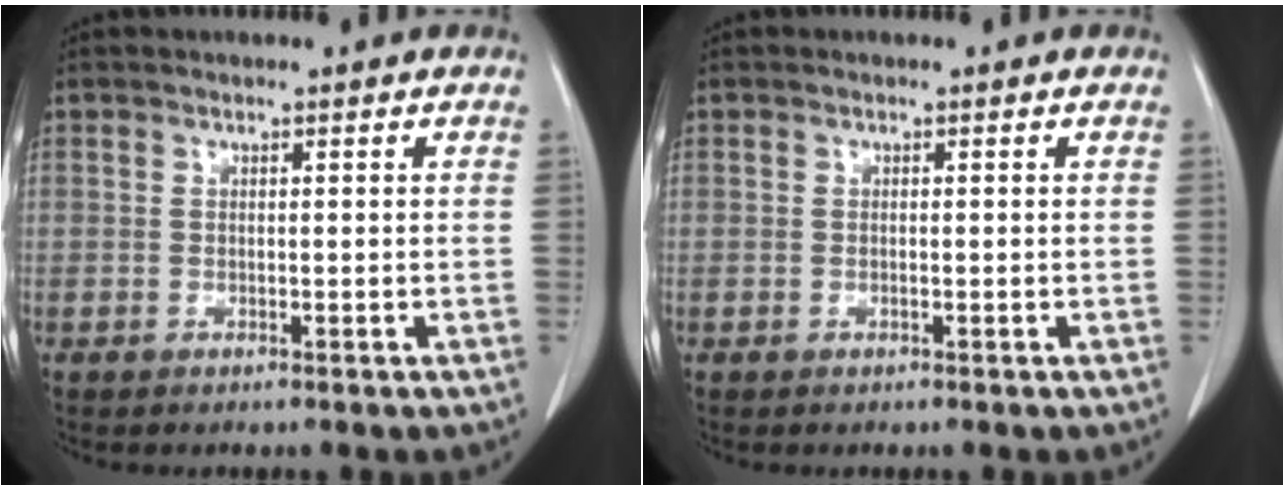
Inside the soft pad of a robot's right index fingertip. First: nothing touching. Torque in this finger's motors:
{"motor_torque": [0.18, -0.09, 0.02, 0.01]}